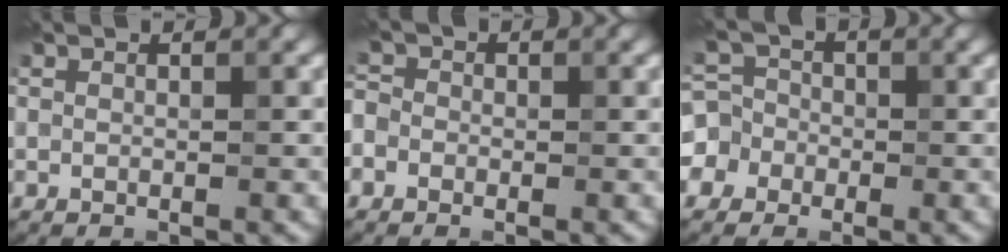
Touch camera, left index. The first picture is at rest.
{"total": 2.6, "force": [-1.4, 2.1, 0.3], "torque": [0.009, 0.014, -0.045]}
{"total": 5.3, "force": [-2.4, 4.7, 0.6], "torque": [-0.003, 0.013, -0.067]}